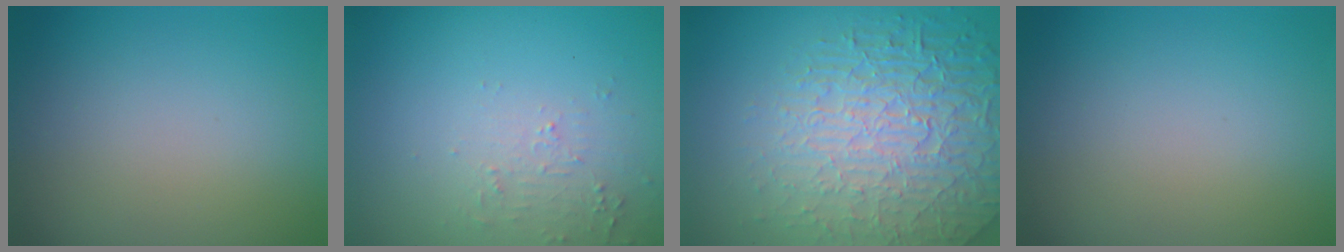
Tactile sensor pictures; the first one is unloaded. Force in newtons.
{"total": 2.1, "press": 2.0, "slide": 0.5}
{"total": 7.8, "press": 5.9, "slide": 5.1}
{"total": 0.0}